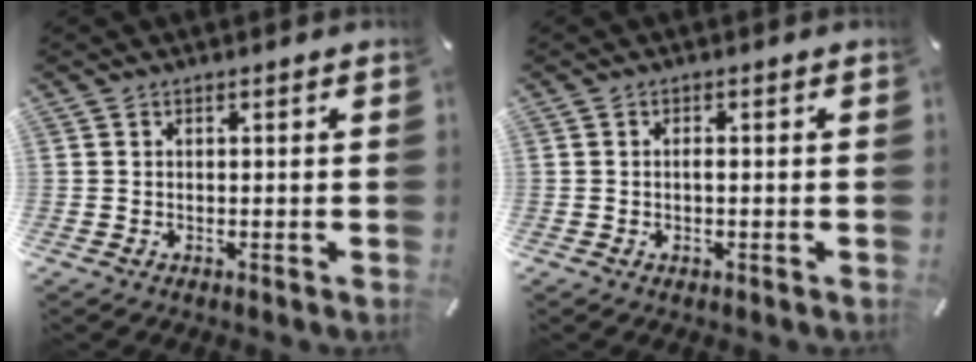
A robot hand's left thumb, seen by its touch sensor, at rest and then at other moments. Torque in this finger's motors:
{"motor_torque": [-0.28, -0.35, 0.03, -0.11, -0.02]}